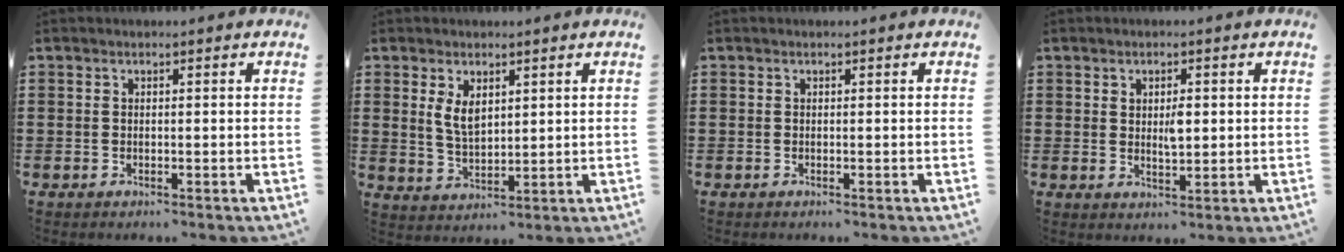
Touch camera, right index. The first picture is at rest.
{"total": 4.1, "force": [1.7, 2.2, 3.0], "torque": [-0.065, 0.004, 0.031]}
{"total": 0.0}
{"total": 2.7, "force": [0.6, 1.1, 2.4], "torque": [-0.042, 0.001, 0.008]}